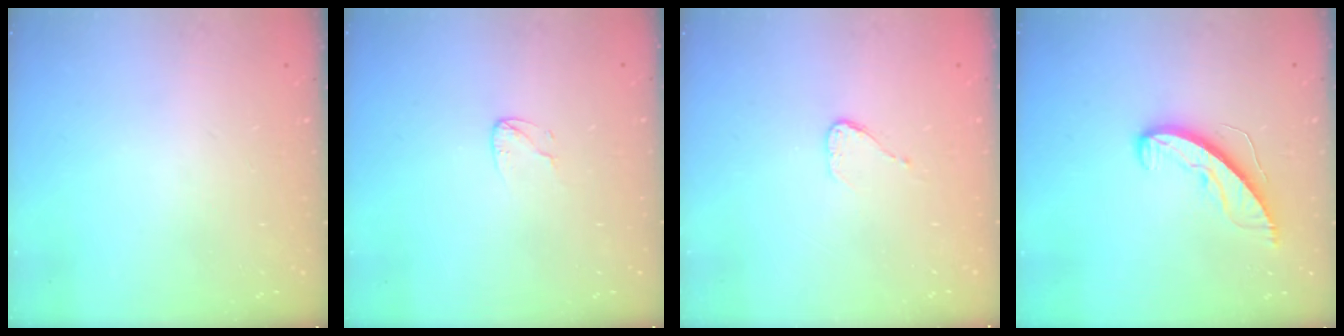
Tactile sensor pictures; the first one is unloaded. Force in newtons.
{"total": 4.0, "press": 3.9, "slide": 0.3}
{"total": 4.2, "press": 4.2, "slide": 0.4}
{"total": 8.8, "press": 8.7, "slide": 1.1}